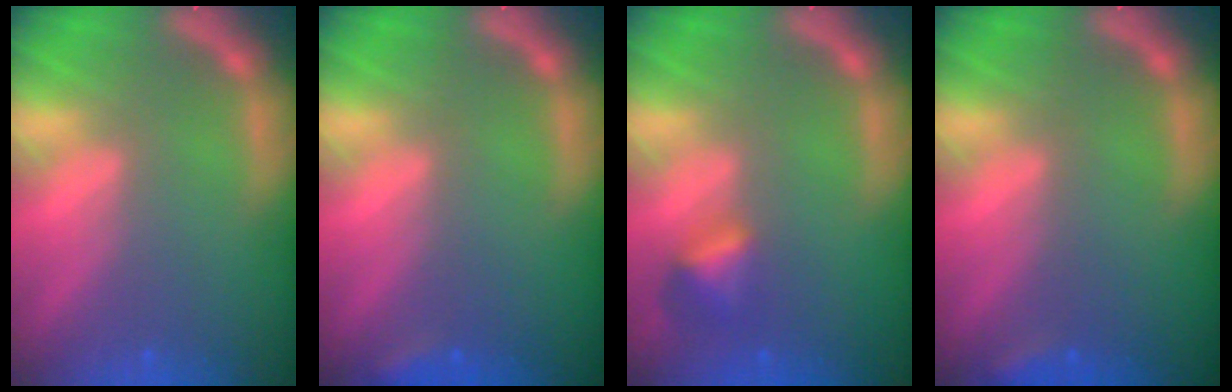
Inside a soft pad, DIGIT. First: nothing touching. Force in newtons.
{"total": 1.4}
{"total": 2.4}
{"total": 1.4}